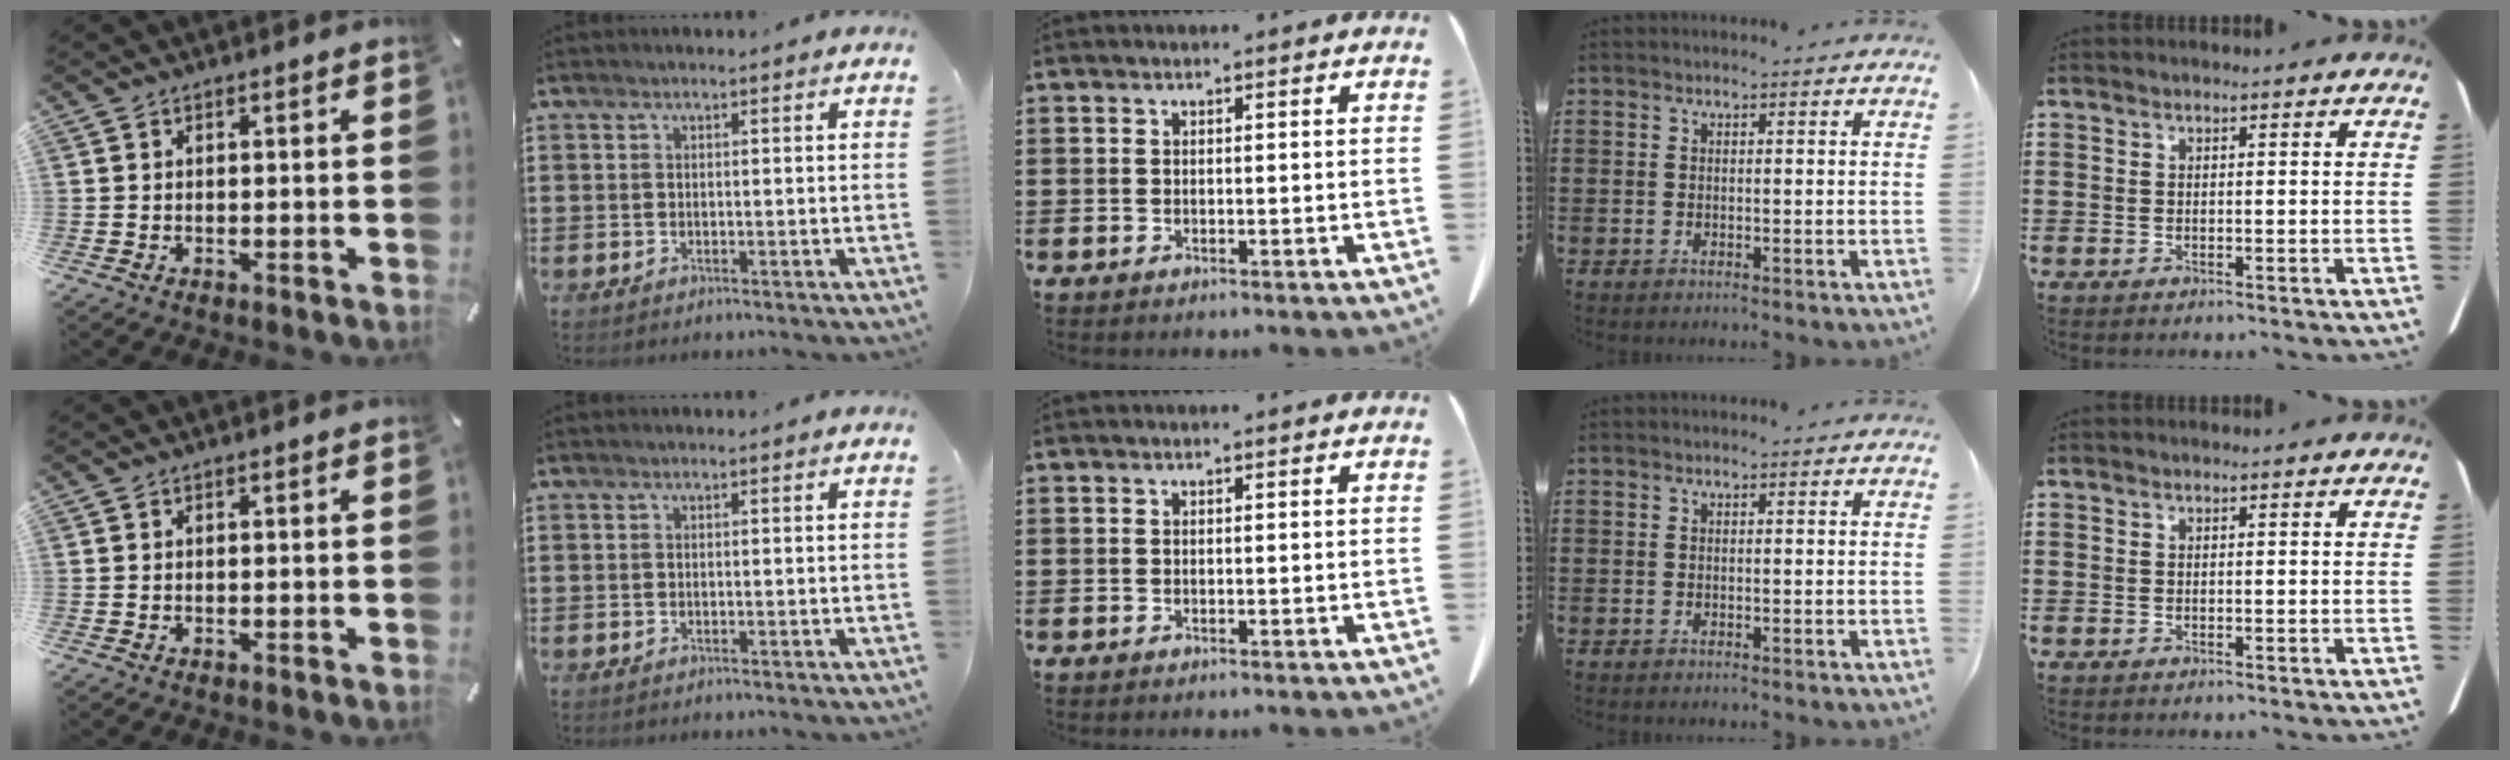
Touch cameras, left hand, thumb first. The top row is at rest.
{}